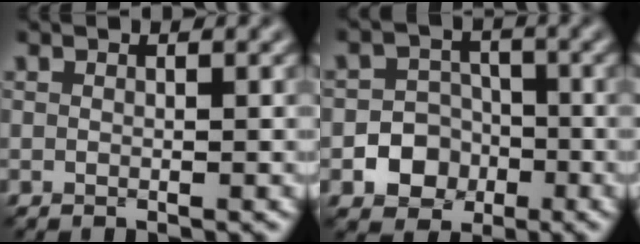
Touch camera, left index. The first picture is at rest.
{"total": 6.3, "force": [-2.6, 5.5, 1.5], "torque": [-0.004, -0.002, -0.064]}